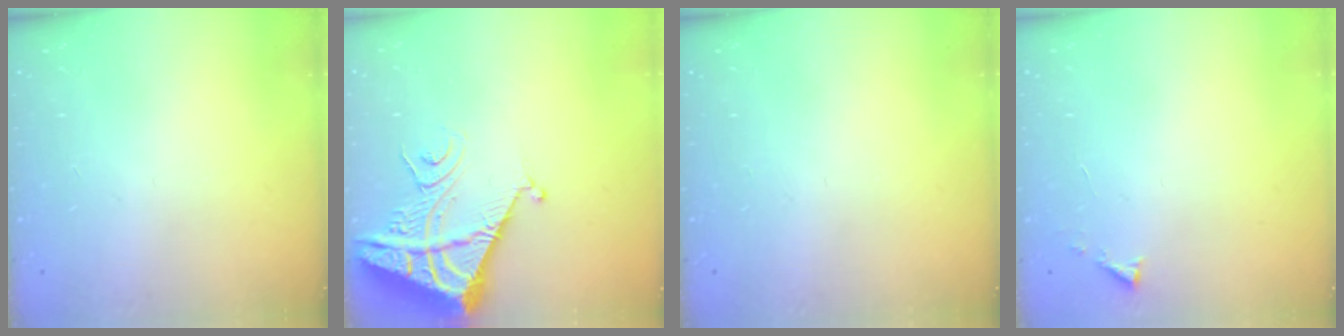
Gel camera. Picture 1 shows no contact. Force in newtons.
{"total": 10.0, "press": 9.9, "slide": 1.3}
{"total": 0.0}
{"total": 3.1, "press": 3.1, "slide": 0.4}